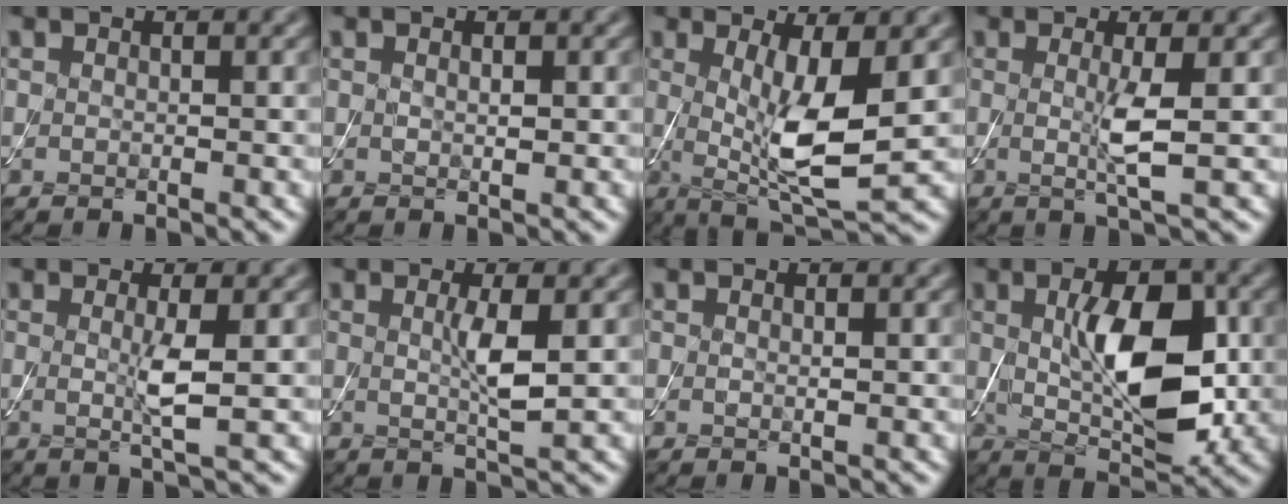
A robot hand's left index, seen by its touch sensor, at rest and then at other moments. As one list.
[{"total": 0.7, "force": [0.2, 0.2, 0.6], "torque": [-0.012, 0.000, 0.003]}, {"total": 7.6, "force": [0.1, 2.1, 7.3], "torque": [-0.135, -0.014, 0.008]}, {"total": 2.8, "force": [0.0, 0.2, 2.8], "torque": [-0.059, -0.008, -0.002]}, {"total": 2.4, "force": [0.0, 0.1, 2.4], "torque": [-0.053, -0.007, -0.003]}, {"total": 2.7, "force": [0.3, 0.3, 2.6], "torque": [-0.053, -0.004, 0.006]}, {"total": 0.0}, {"total": 8.3, "force": [0.3, 3.7, 7.3], "torque": [-0.129, -0.003, 0.010]}]